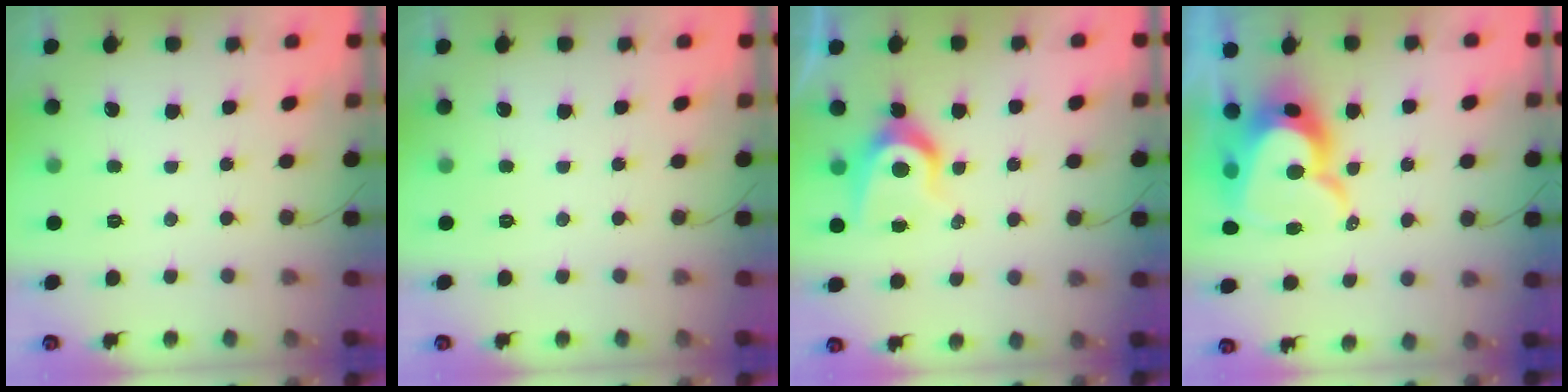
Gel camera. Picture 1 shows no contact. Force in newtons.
{"total": 0.0}
{"total": 8.4, "press": 8.4, "slide": 0.7}
{"total": 15.4, "press": 15.3, "slide": 1.3}